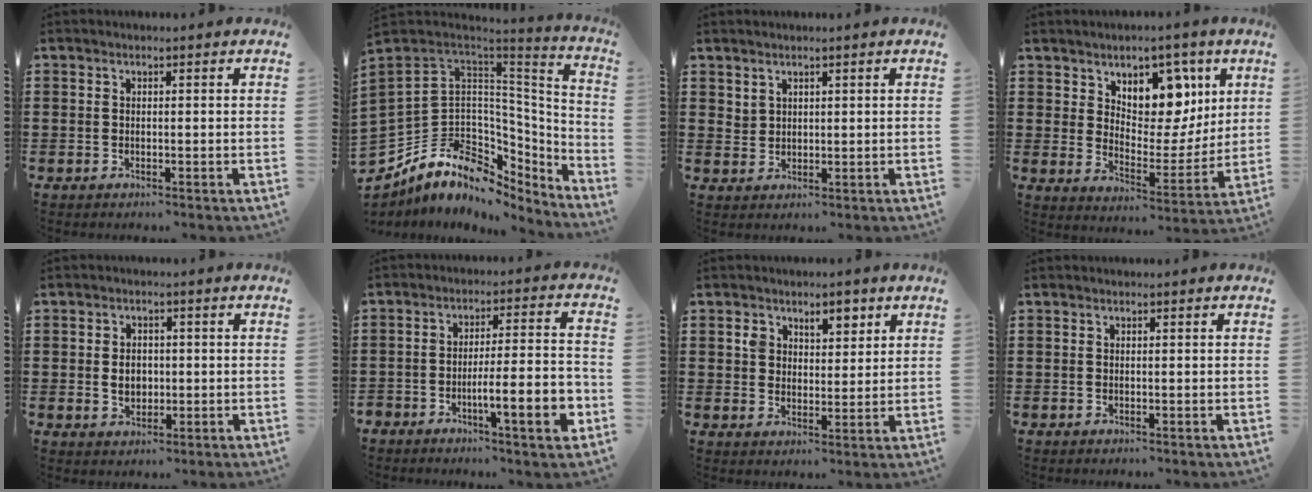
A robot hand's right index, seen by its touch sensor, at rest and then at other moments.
{"total": 12.1, "force": [-3.2, 9.5, 6.7], "torque": [-0.176, -0.009, -0.053]}
{"total": 2.1, "force": [1.8, 1.0, 0.3], "torque": [-0.009, 0.001, 0.037]}
{"total": 7.5, "force": [5.2, 5.0, 1.8], "torque": [-0.045, -0.042, 0.091]}
{"total": 3.5, "force": [0.0, 2.5, 2.4], "torque": [-0.045, 0.001, -0.003]}
{"total": 8.4, "force": [-3.9, 1.6, 7.3], "torque": [-0.102, -0.003, -0.068]}
{"total": 4.3, "force": [2.6, 3.2, 1.2], "torque": [-0.024, 0.010, 0.043]}
{"total": 0.0}